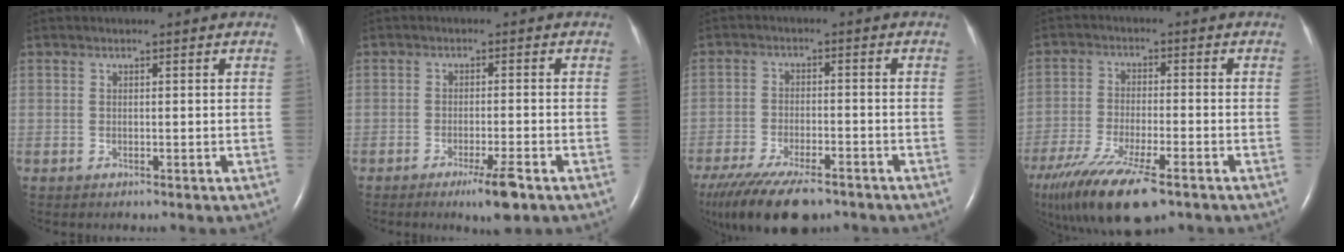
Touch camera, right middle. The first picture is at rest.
{"total": 4.9, "force": [-3.0, 0.0, 3.8], "torque": [-0.064, -0.011, -0.048]}
{"total": 16.2, "force": [-11.9, 5.4, 9.5], "torque": [-0.202, -0.036, -0.188]}
{"total": 16.6, "force": [-11.3, 3.8, 11.5], "torque": [-0.237, -0.043, -0.190]}